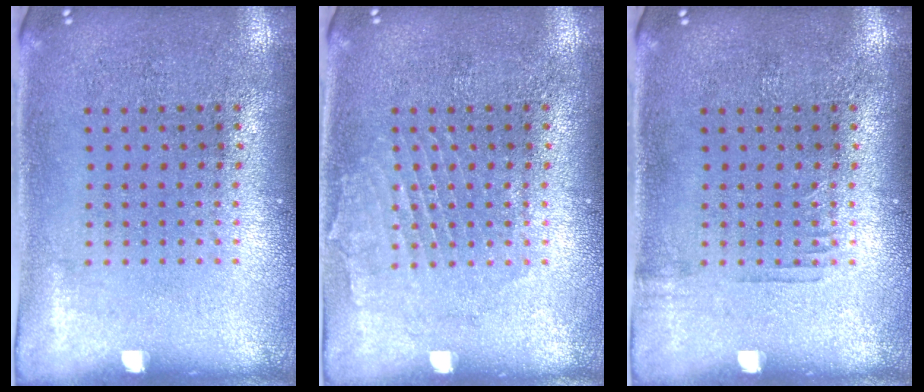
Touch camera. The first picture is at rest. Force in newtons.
{"total": 1.2, "press": 1.2, "slide": 0.1}
{"total": 0.6, "press": 0.6, "slide": 0.2}